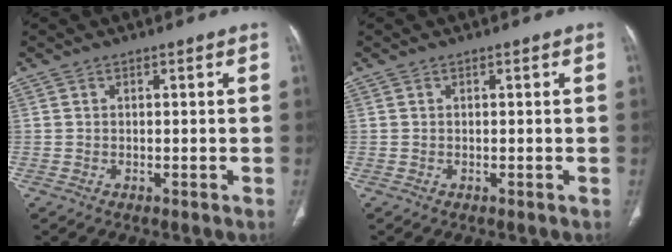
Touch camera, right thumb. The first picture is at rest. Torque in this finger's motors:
{"motor_torque": [0.11, 0.11, -0.03, -0.03, 0.02]}